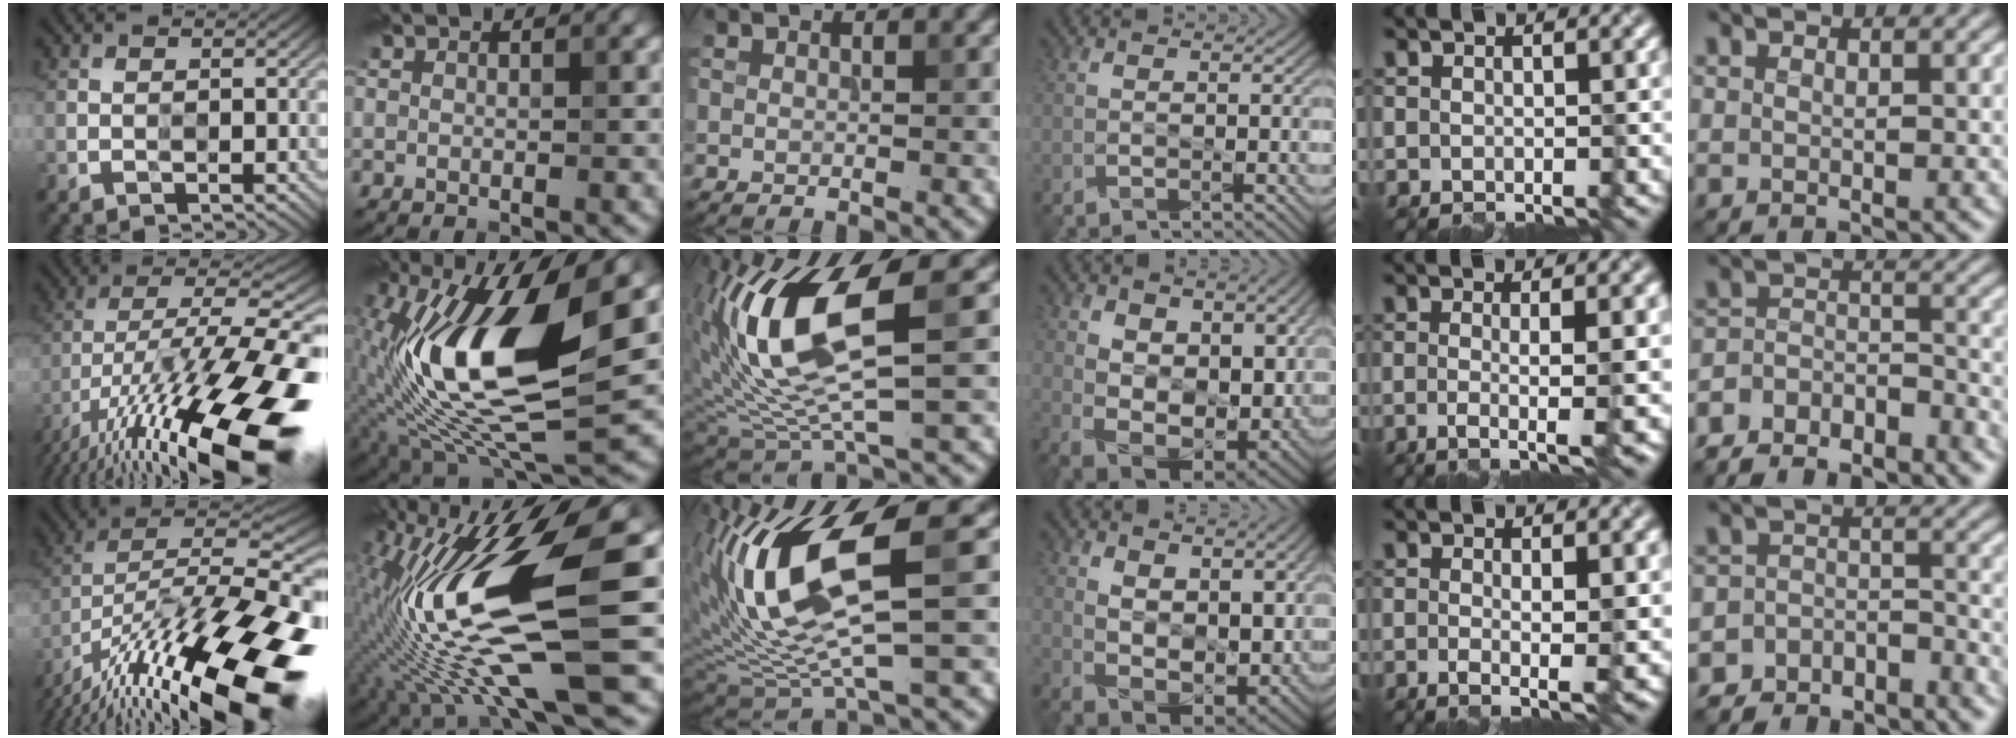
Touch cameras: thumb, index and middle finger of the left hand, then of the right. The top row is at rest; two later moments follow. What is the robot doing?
{"motion": "wipe", "object": "glass cup"}